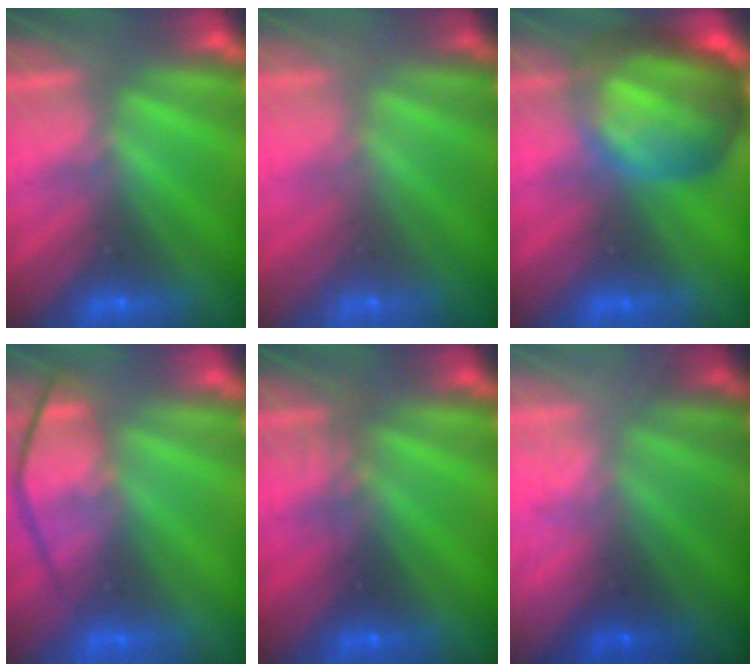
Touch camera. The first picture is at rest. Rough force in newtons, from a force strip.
{"total": 8.8}
{"total": 7.5}
{"total": 4.4}
{"total": 2.3}
{"total": 5.6}